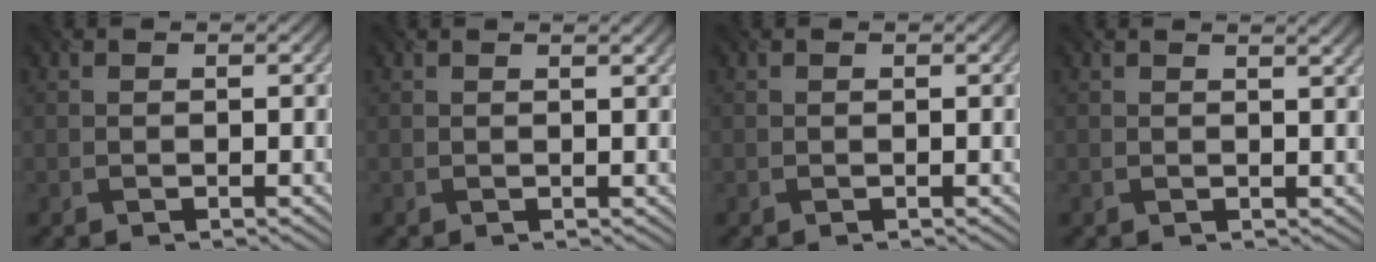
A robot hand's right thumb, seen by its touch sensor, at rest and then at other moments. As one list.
[{"total": 1.0, "force": [0.6, 0.1, 0.7], "torque": [-0.012, 0.001, 0.008]}, {"total": 0.0}, {"total": 2.0, "force": [1.2, 0.4, 1.6], "torque": [-0.022, 0.000, 0.012]}]